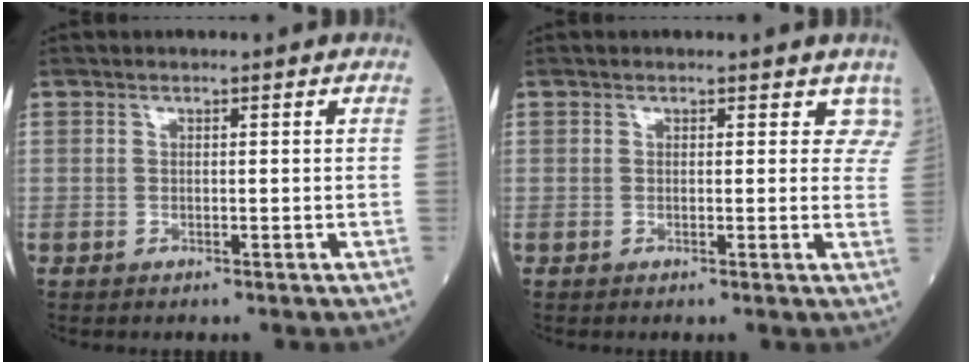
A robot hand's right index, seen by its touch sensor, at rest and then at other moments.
{"total": 3.5, "force": [2.6, 2.1, 1.0], "torque": [0.015, -0.001, 0.013]}